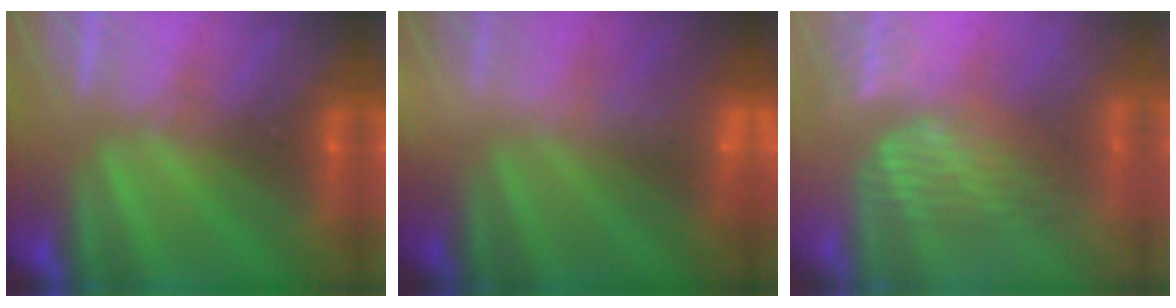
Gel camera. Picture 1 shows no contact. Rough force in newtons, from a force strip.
{"total": 2.2}
{"total": 4.6}